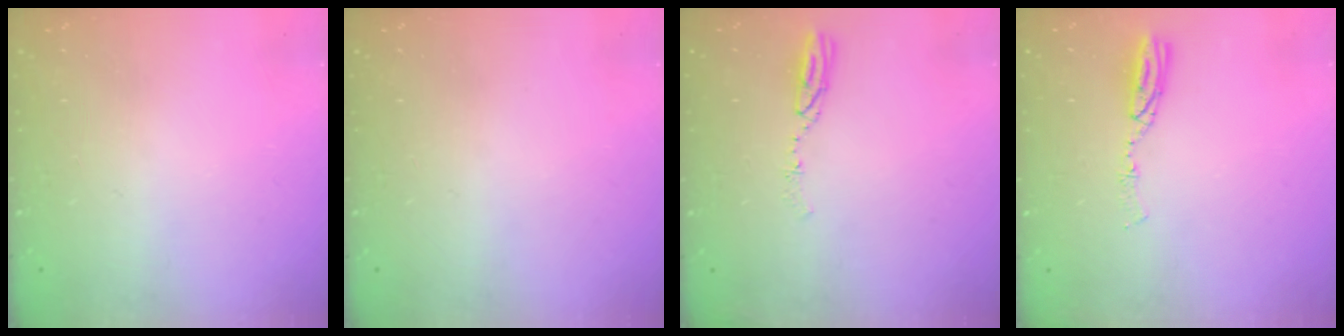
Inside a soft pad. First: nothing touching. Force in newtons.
{"total": 12.1, "press": 3.1, "slide": 11.7}
{"total": 5.2, "press": 5.1, "slide": 0.4}
{"total": 5.0, "press": 5.0, "slide": 0.2}